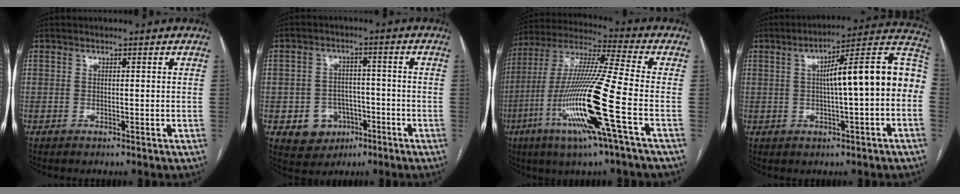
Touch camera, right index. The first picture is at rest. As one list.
[{"total": 6.5, "force": [-2.7, 5.6, 2.1], "torque": [-0.033, 0.011, -0.031]}, {"total": 18.7, "force": [-6.3, -0.7, 17.6], "torque": [-0.364, -0.022, -0.130]}, {"total": 15.1, "force": [0.5, 1.6, 15.0], "torque": [-0.207, 0.049, 0.005]}]